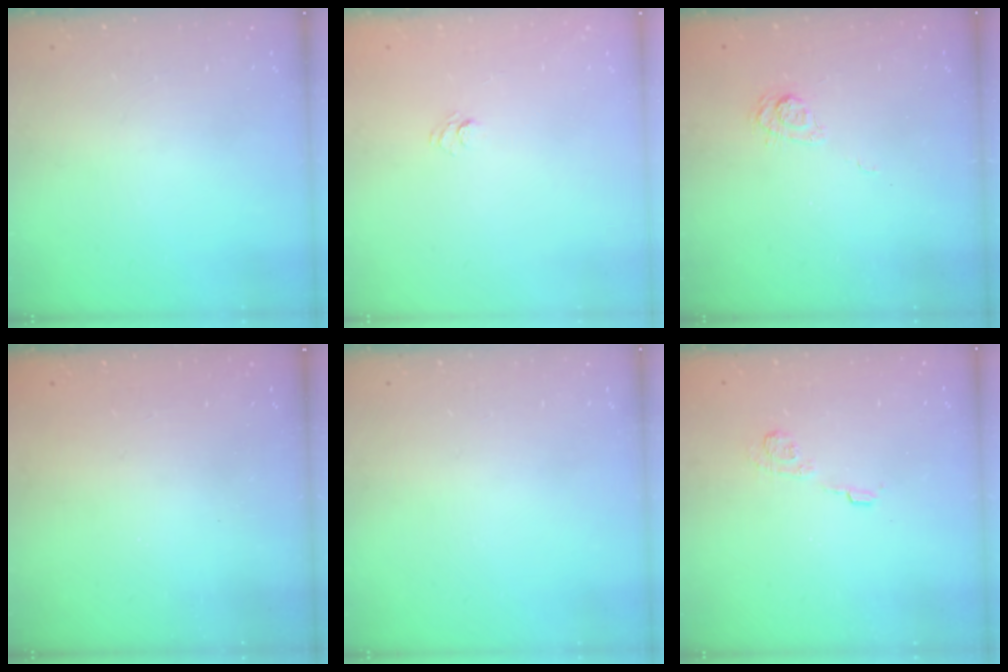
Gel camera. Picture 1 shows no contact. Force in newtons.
{"total": 4.2, "press": 4.0, "slide": 1.2}
{"total": 4.9, "press": 4.7, "slide": 1.6}
{"total": 2.3, "press": 2.2, "slide": 0.7}
{"total": 0.0}
{"total": 5.2, "press": 5.1, "slide": 0.9}